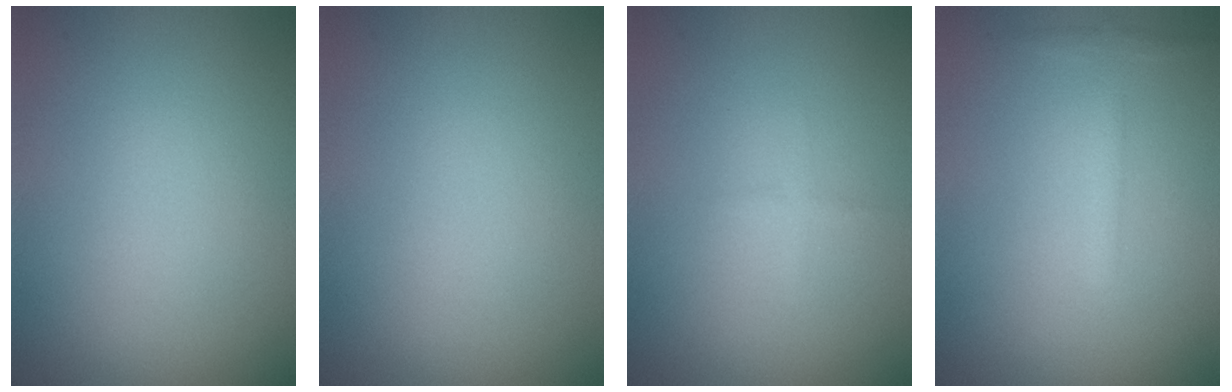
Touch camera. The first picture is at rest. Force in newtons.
{"total": 0.0}
{"total": 0.6, "press": 0.6, "slide": 0.0}
{"total": 1.5, "press": 1.5, "slide": 0.0}